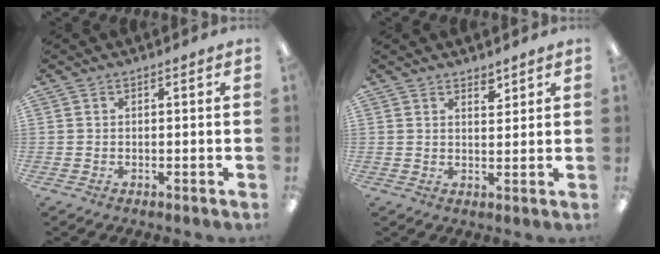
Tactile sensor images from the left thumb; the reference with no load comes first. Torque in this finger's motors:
{"motor_torque": [-0.05, -0.01, -0.61, 0.17, 0.03]}